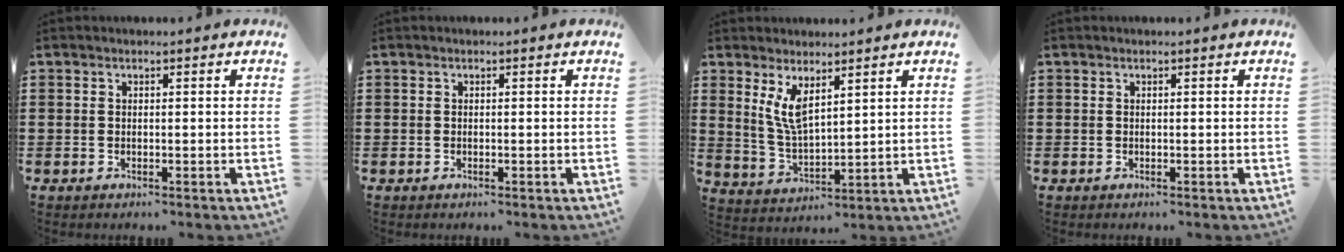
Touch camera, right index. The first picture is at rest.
{"total": 0.0}
{"total": 5.7, "force": [2.9, 2.1, 4.4], "torque": [-0.108, -0.010, 0.048]}
{"total": 0.0}